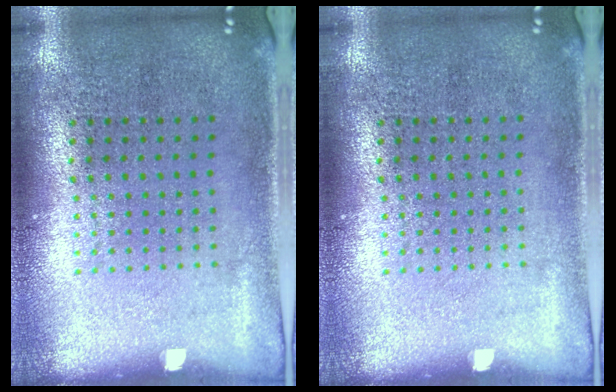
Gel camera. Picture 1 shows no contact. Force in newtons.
{"total": 0.0}